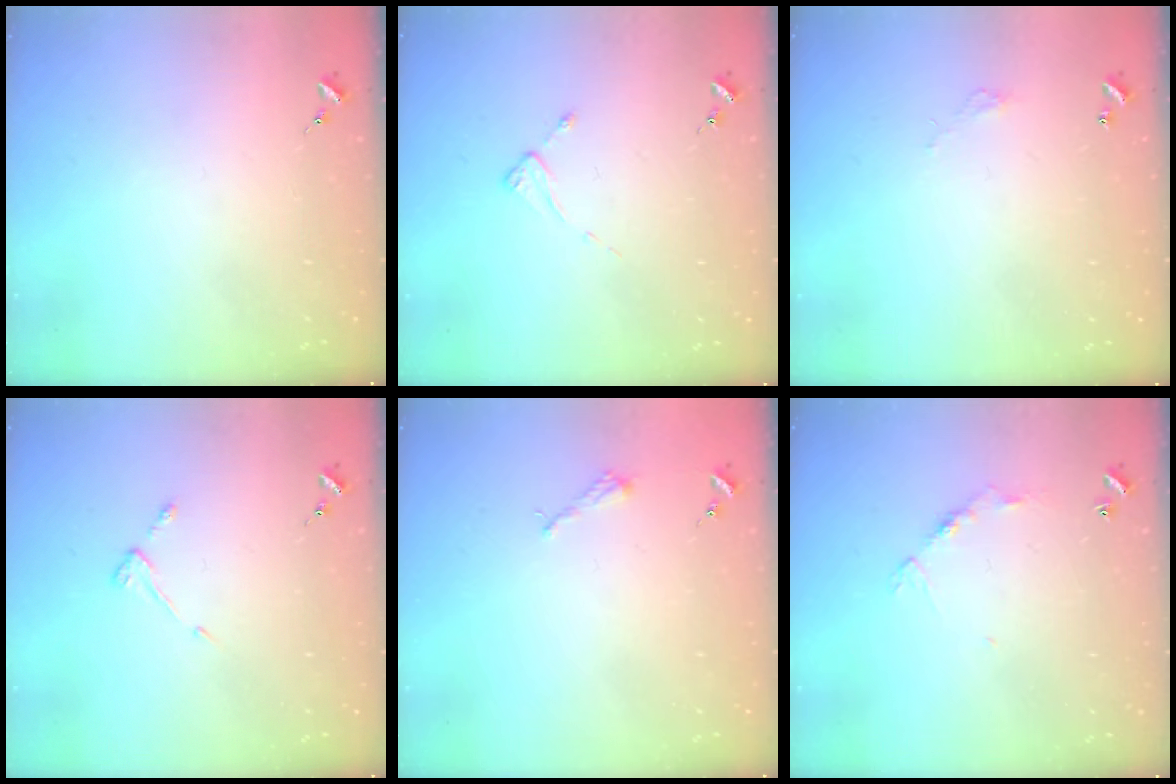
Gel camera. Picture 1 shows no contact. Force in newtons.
{"total": 2.4, "press": 2.4, "slide": 0.3}
{"total": 2.7, "press": 2.7, "slide": 0.2}
{"total": 3.7, "press": 3.7, "slide": 0.5}
{"total": 2.2, "press": 2.2, "slide": 0.3}
{"total": 6.1, "press": 6.1, "slide": 0.5}